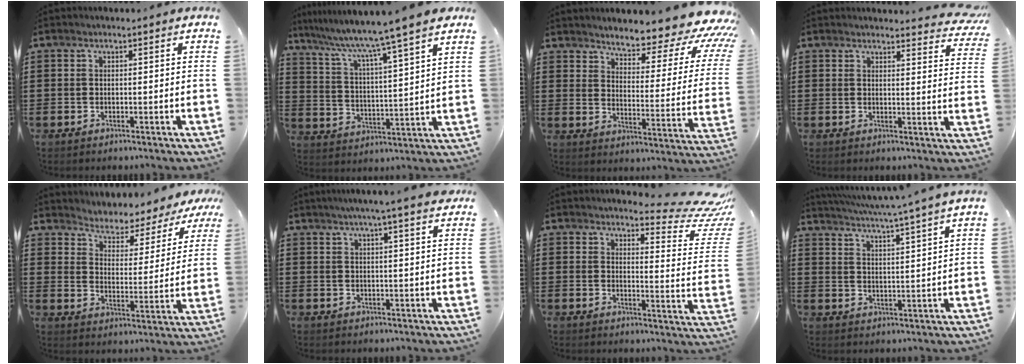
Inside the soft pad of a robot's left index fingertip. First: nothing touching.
{"total": 7.5, "force": [6.2, -1.8, 3.8], "torque": [-0.100, -0.055, 0.094]}
{"total": 6.8, "force": [5.8, 0.9, 3.4], "torque": [-0.068, -0.055, 0.090]}
{"total": 3.3, "force": [3.2, 0.1, 1.0], "torque": [-0.013, -0.019, 0.056]}
{"total": 3.3, "force": [3.2, 0.7, -0.2], "torque": [-0.023, -0.034, 0.046]}
{"total": 4.3, "force": [3.3, -0.7, 2.5], "torque": [-0.051, -0.011, 0.056]}
{"total": 6.9, "force": [5.7, 1.0, 3.7], "torque": [-0.054, -0.048, 0.093]}
{"total": 4.0, "force": [3.4, -1.5, 1.6], "torque": [-0.046, -0.032, 0.051]}